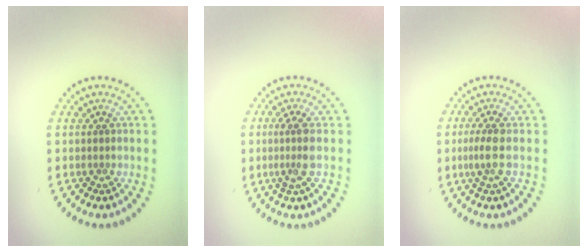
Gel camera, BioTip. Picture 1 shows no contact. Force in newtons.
{"total": 2.4, "press": 1.9, "slide": 1.5}
{"total": 1.9, "press": 1.6, "slide": 1.1}